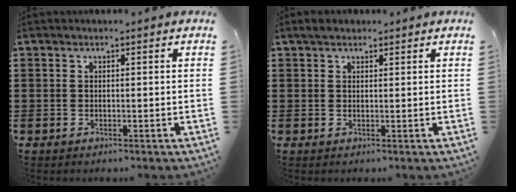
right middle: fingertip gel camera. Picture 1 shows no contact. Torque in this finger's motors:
{"motor_torque": [0.23, -0.16, 0.19, 0.05]}